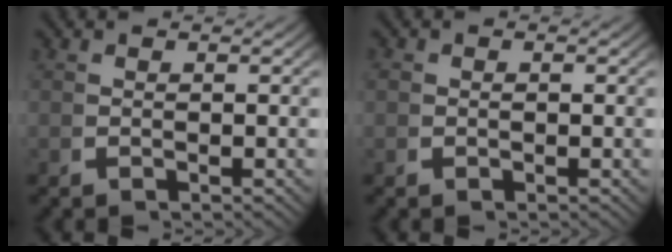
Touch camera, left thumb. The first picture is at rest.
{"total": 0.6, "force": [0.0, 0.5, 0.2], "torque": [-0.008, -0.007, 0.002]}